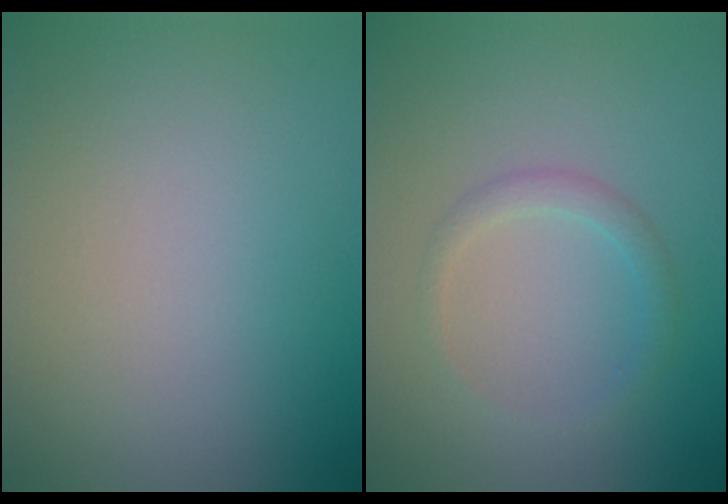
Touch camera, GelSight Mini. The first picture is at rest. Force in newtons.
{"total": 1.5, "press": 1.5, "slide": 0.0}